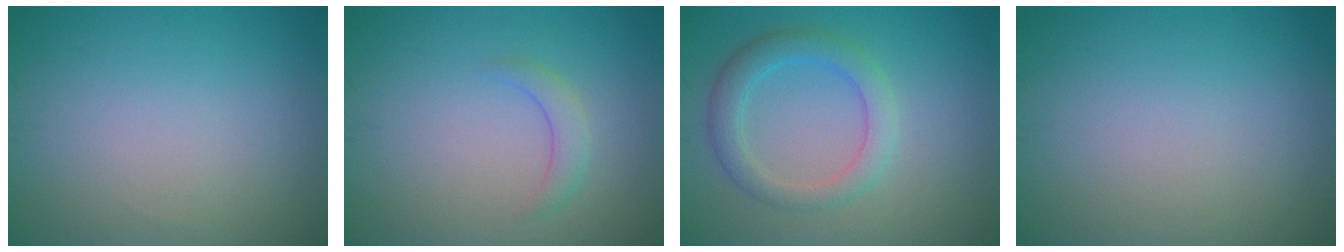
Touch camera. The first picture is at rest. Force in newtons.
{"total": 1.7, "press": 1.6, "slide": 0.2}
{"total": 3.5, "press": 3.5, "slide": 0.2}
{"total": 0.0}